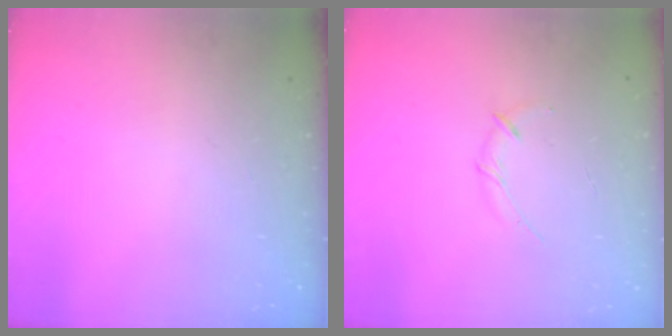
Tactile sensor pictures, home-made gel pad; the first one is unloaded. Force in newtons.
{"total": 3.0, "press": 2.9, "slide": 0.8}